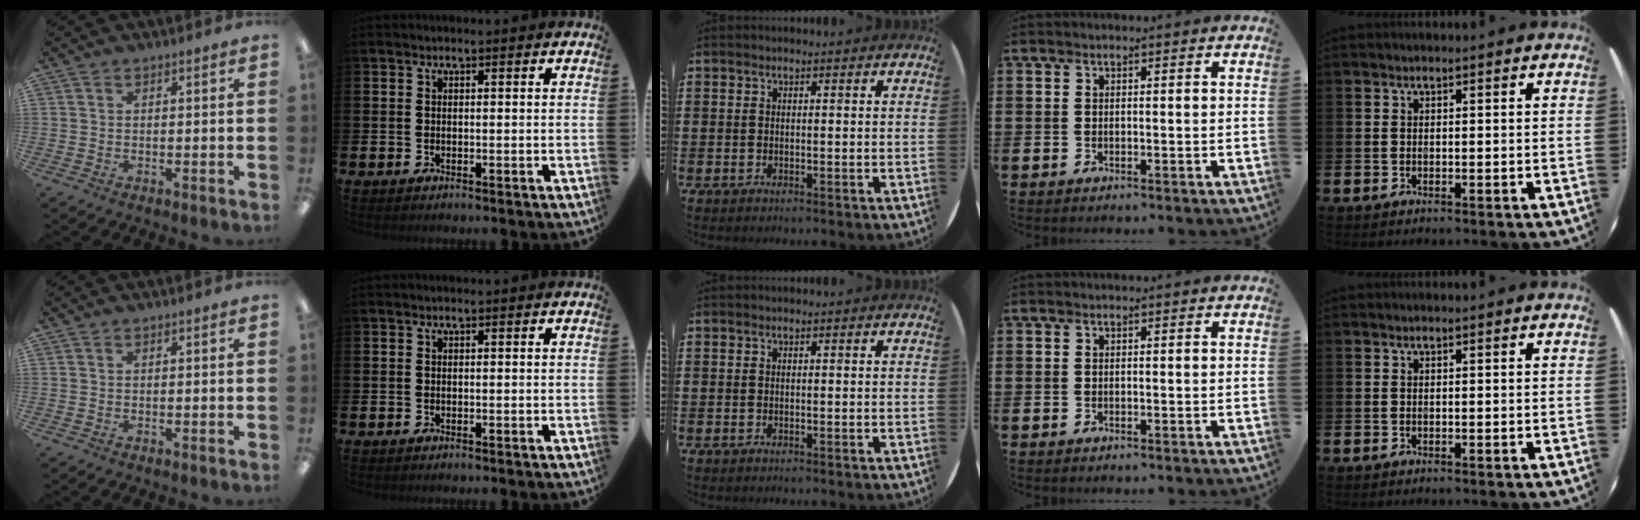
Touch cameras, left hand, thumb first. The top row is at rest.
{}